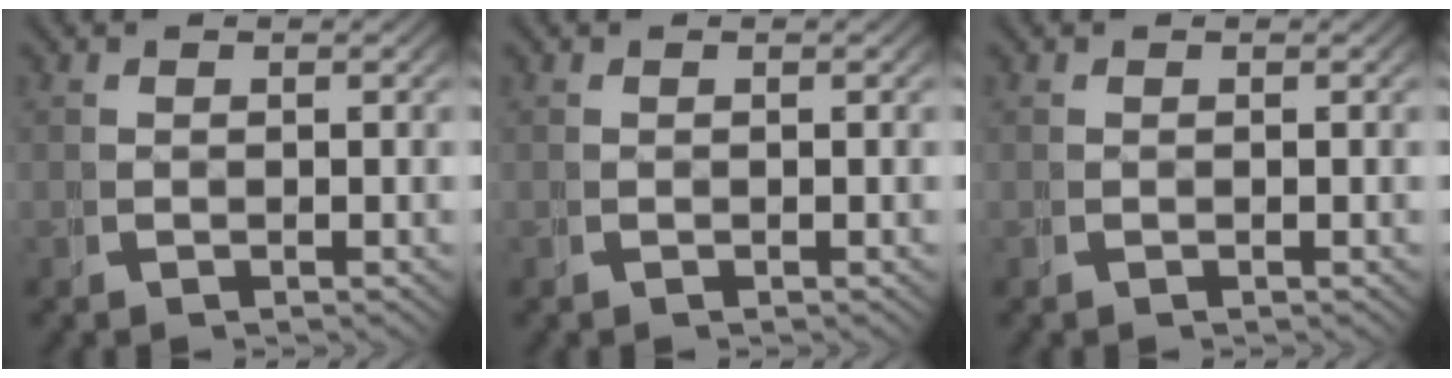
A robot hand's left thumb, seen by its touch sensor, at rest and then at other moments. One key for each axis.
{"total": 0.0}
{"total": 0.0}